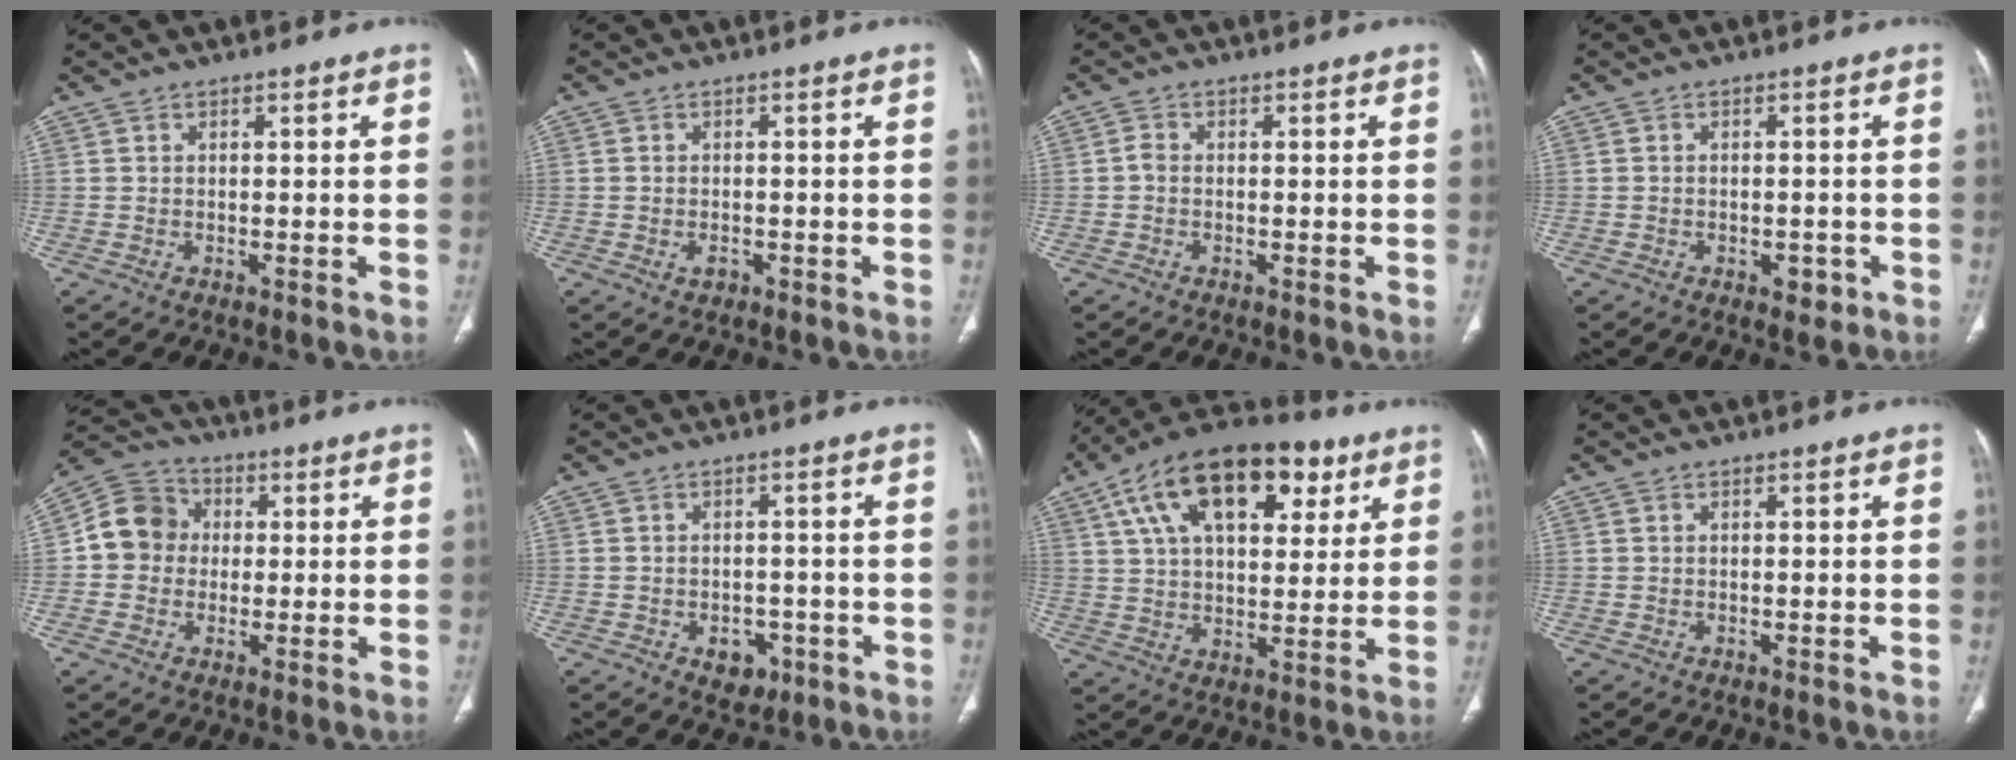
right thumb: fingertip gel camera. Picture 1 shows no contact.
{"total": 1.5, "force": [-0.6, 1.1, 0.8], "torque": [-0.015, 0.006, -0.007]}
{"total": 1.2, "force": [-0.3, 0.8, 0.8], "torque": [-0.016, 0.001, -0.010]}
{"total": 2.7, "force": [-1.1, 1.7, 1.7], "torque": [-0.014, 0.003, -0.010]}
{"total": 9.2, "force": [0.4, 8.4, 3.7], "torque": [-0.045, 0.023, -0.006]}
{"total": 4.8, "force": [-2.1, 3.5, 2.6], "torque": [-0.014, 0.010, -0.019]}
{"total": 23.6, "force": [10.3, 12.8, 16.9], "torque": [-0.260, 0.007, 0.167]}
{"total": 0.0}